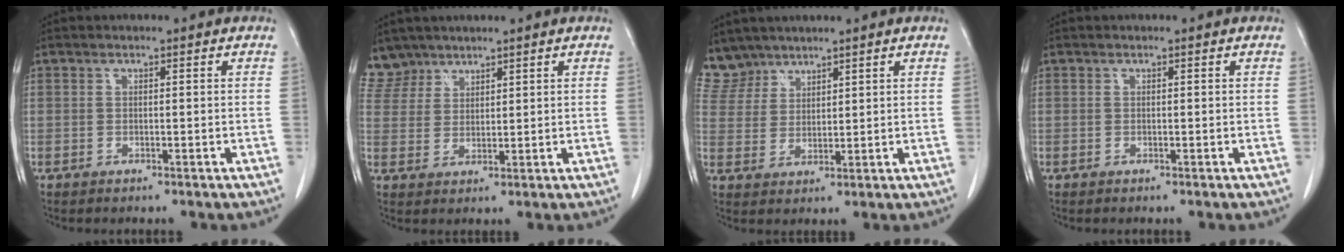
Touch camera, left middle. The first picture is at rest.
{"total": 5.2, "force": [4.6, 2.3, -0.6], "torque": [0.019, 0.005, 0.097]}
{"total": 5.2, "force": [4.7, 2.2, -0.6], "torque": [0.017, 0.004, 0.099]}
{"total": 0.0}